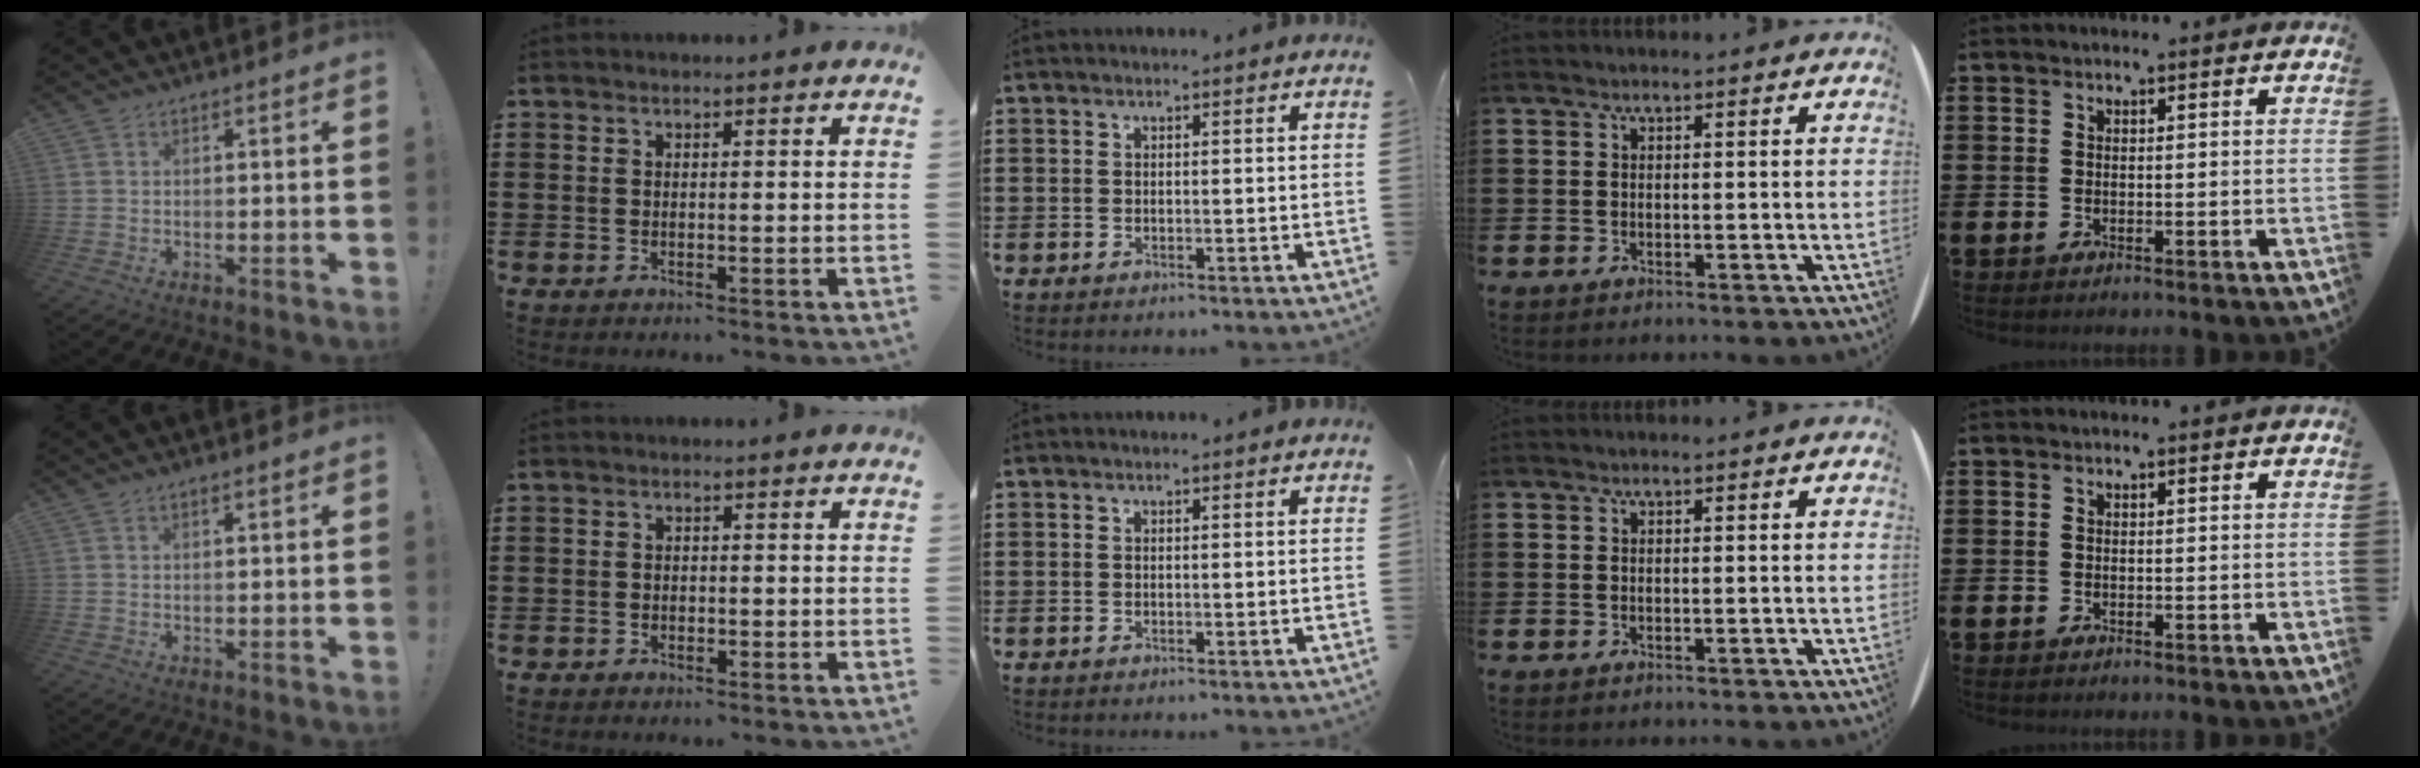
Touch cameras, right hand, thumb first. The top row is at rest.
{"thumb": {"total": 0.5, "force": [0.2, 0.0, 0.5], "torque": [-0.018, 0.004, 0.005]}, "index": {"total": 0.8, "force": [-0.4, 0.6, 0.2], "torque": [-0.005, 0.002, -0.010]}}